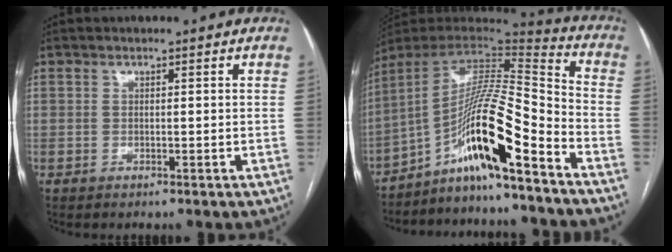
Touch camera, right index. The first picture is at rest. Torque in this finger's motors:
{"motor_torque": [1.53, -0.61, 1.06, 0.21]}